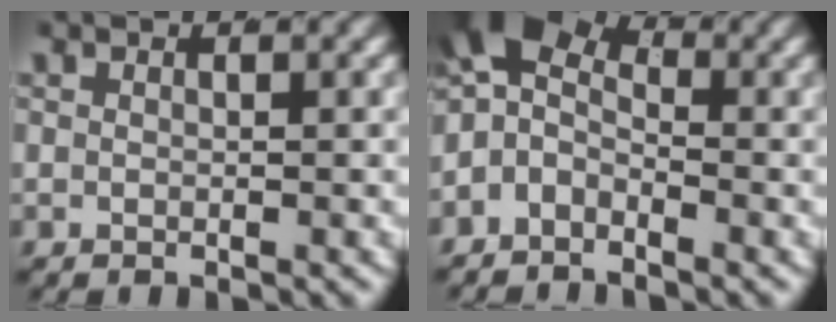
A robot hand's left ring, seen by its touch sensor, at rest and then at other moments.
{"total": 9.1, "force": [1.9, 7.6, 4.5], "torque": [-0.105, -0.006, 0.011]}